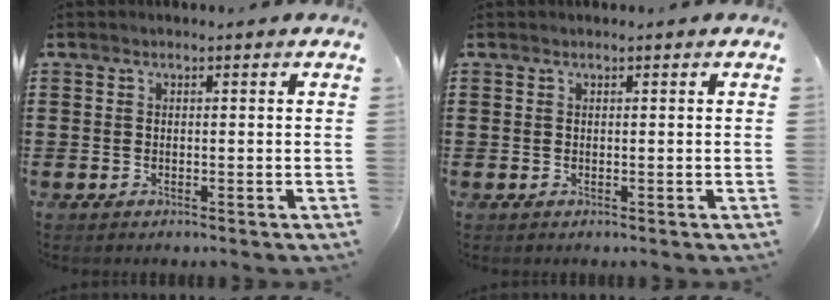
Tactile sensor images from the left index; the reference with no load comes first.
{"total": 0.0}